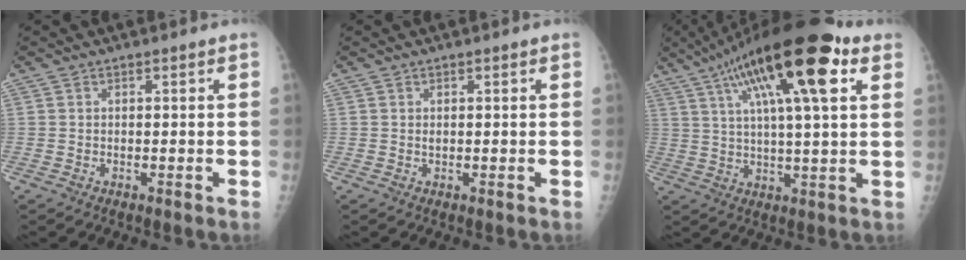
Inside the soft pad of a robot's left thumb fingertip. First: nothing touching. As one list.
[{"total": 0.7, "force": [0.2, 0.5, 0.4], "torque": [-0.006, 0.000, 0.003]}, {"total": 23.0, "force": [10.5, 5.9, 19.6], "torque": [-0.321, 0.010, 0.168]}]